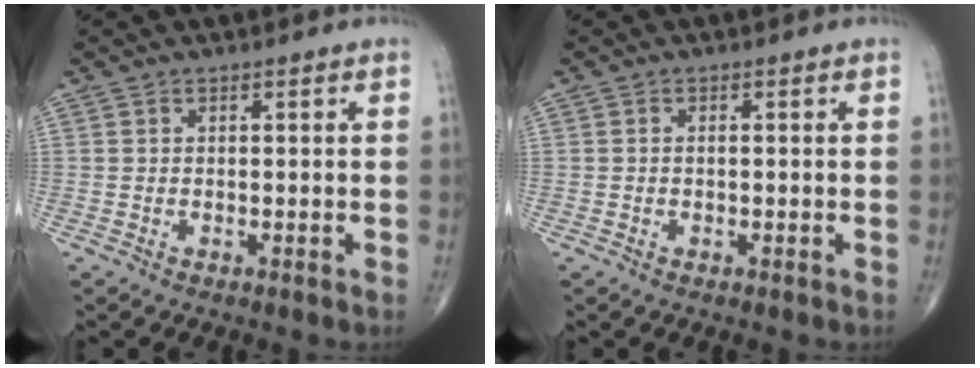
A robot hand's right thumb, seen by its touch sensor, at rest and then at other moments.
{"total": 0.6, "force": [-0.1, 0.3, 0.5], "torque": [-0.013, 0.001, -0.001]}